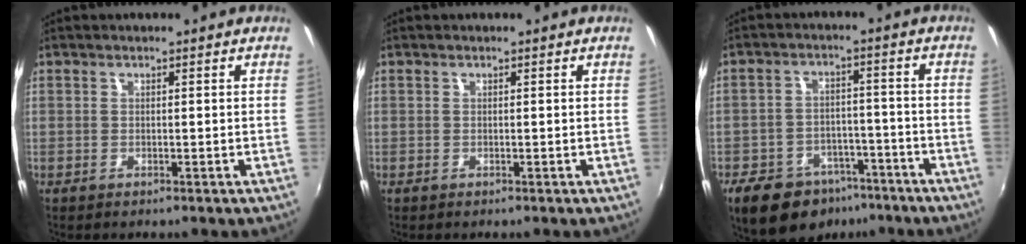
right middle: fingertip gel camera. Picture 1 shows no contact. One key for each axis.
{"total": 0.0}
{"total": 14.3, "fx": -9.5, "fy": 8.8, "fz": 6.0, "tx": -0.144, "ty": 0.007, "tz": -0.132}